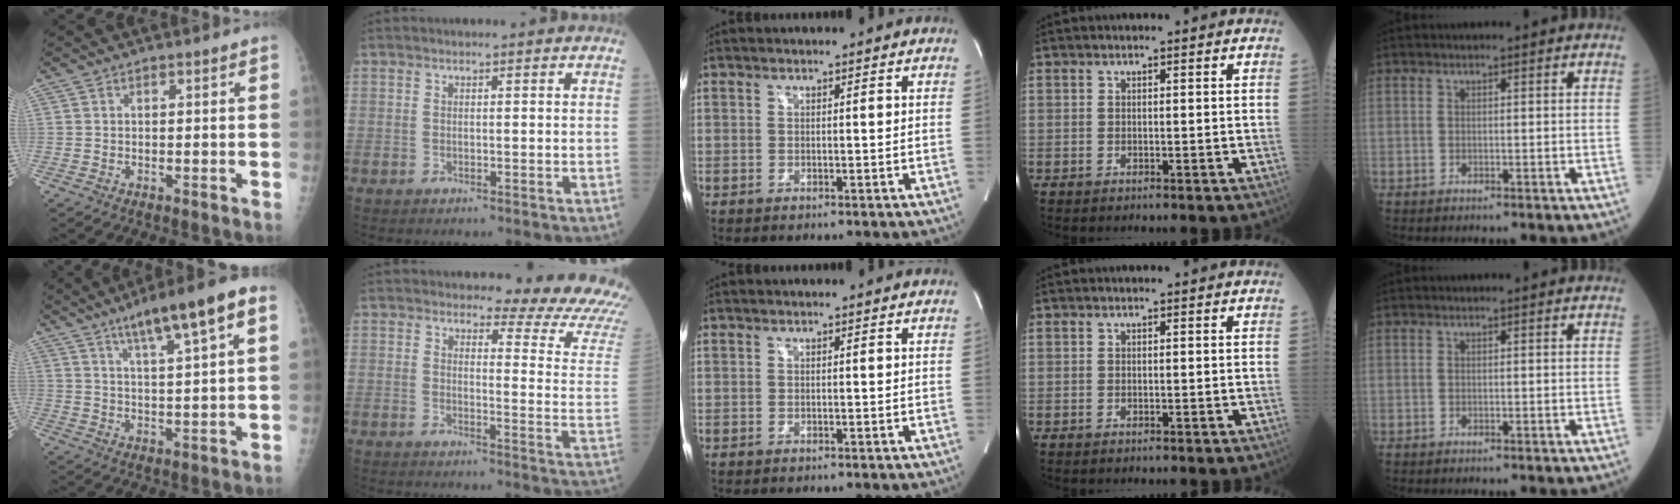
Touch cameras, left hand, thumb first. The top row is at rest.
{"thumb": {"total": 12.7, "force": [6.1, 1.8, 11.0], "torque": [-0.167, -0.002, 0.093]}, "index": {"total": 12.9, "force": [12.4, 0.8, 3.3], "torque": [-0.027, -0.112, 0.112]}}